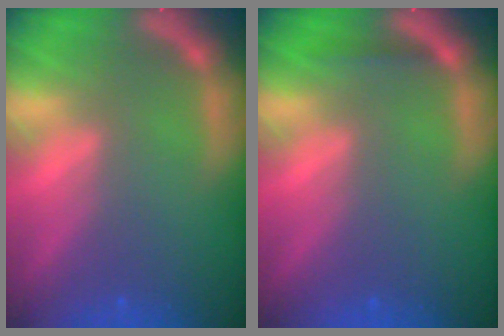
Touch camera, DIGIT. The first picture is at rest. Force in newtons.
{"total": 0.9}